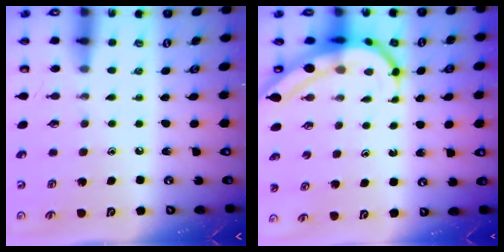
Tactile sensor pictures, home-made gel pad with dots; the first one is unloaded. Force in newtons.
{"total": 6.5, "press": 6.5, "slide": 0.7}